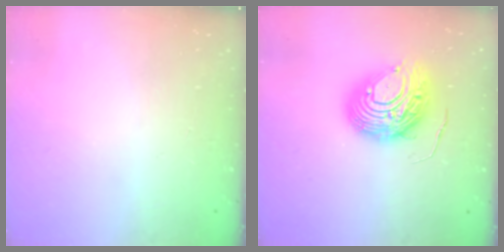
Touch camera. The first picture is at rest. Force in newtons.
{"total": 11.8, "press": 11.8, "slide": 1.3}